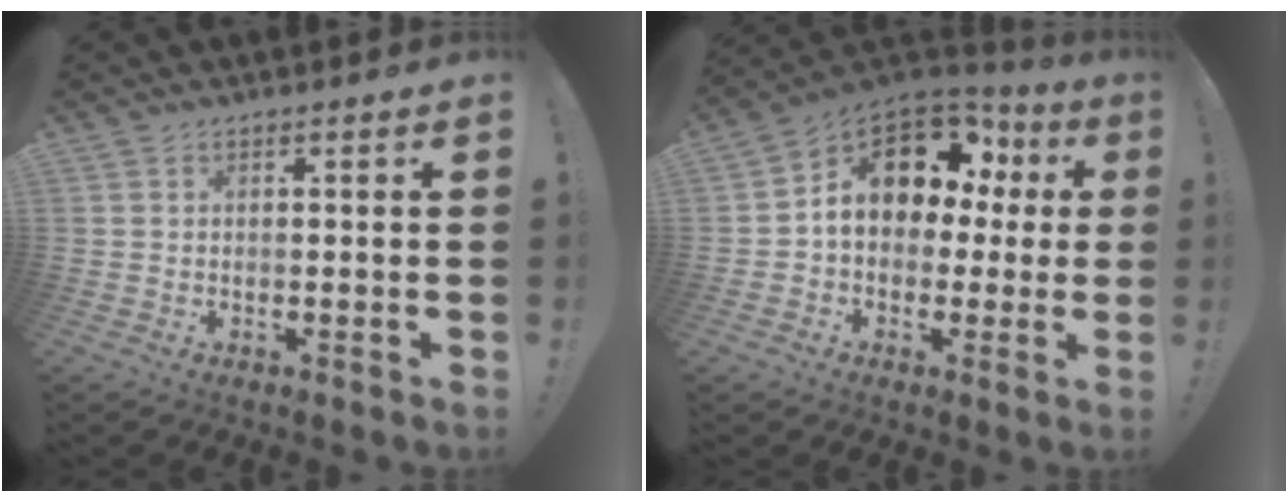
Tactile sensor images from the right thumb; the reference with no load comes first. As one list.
[{"total": 13.8, "force": [5.2, 9.6, 8.3], "torque": [-0.127, -0.025, 0.098]}]